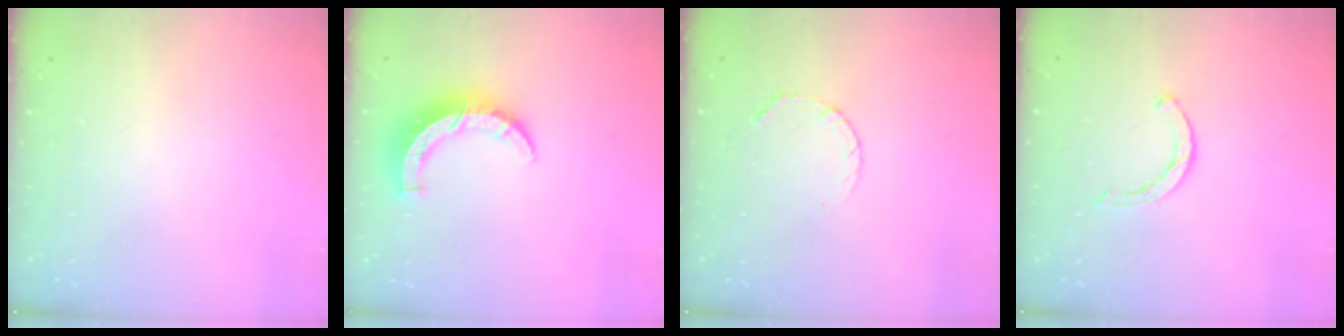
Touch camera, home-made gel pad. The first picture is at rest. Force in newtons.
{"total": 7.8, "press": 7.8, "slide": 0.6}
{"total": 3.7, "press": 3.7, "slide": 0.5}
{"total": 1.9, "press": 1.9, "slide": 0.3}